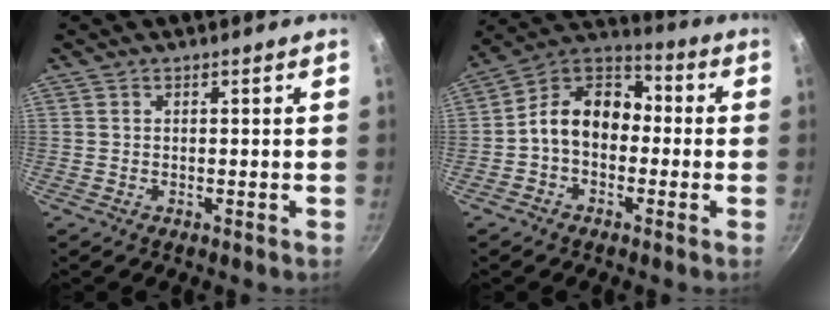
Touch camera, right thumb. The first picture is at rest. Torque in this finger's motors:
{"motor_torque": [1.50, 1.66, 0.97, -0.34, 0.12]}